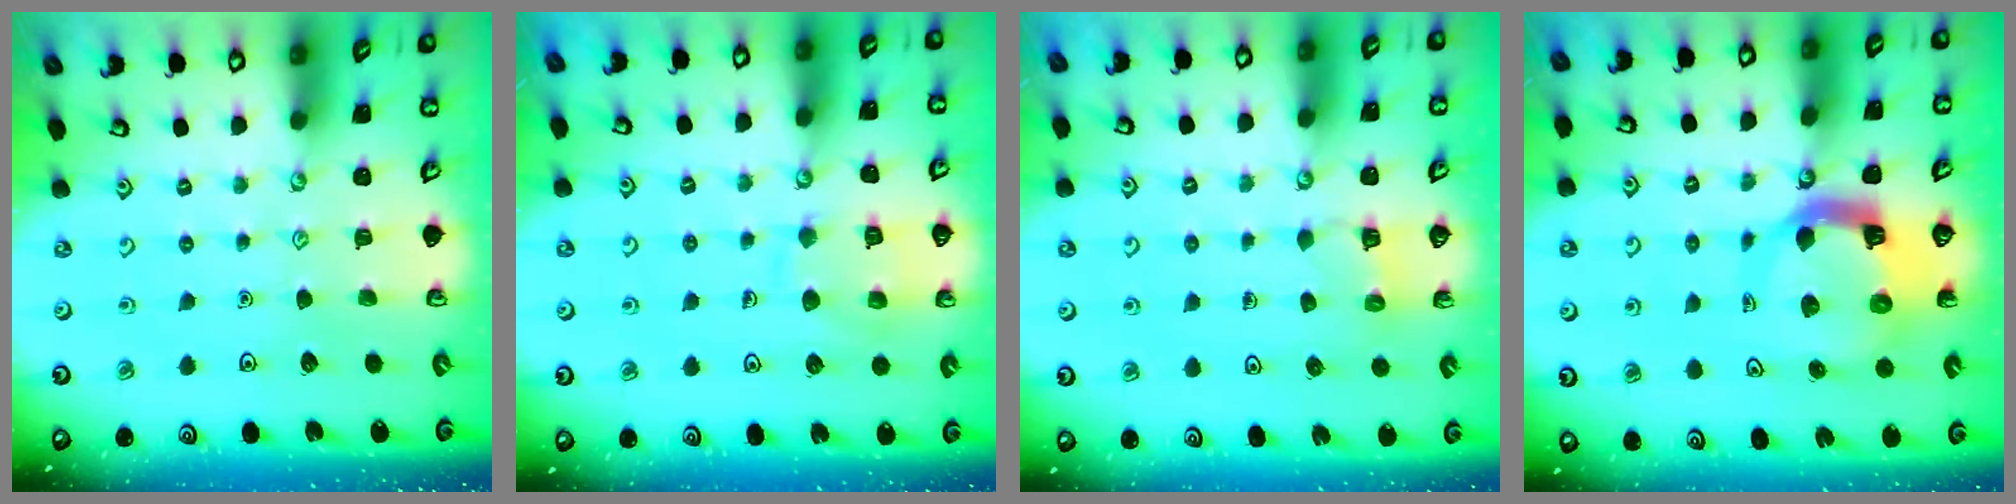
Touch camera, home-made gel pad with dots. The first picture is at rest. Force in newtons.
{"total": 10.7, "press": 10.6, "slide": 0.9}
{"total": 3.4, "press": 3.4, "slide": 0.2}
{"total": 11.4, "press": 11.3, "slide": 1.5}